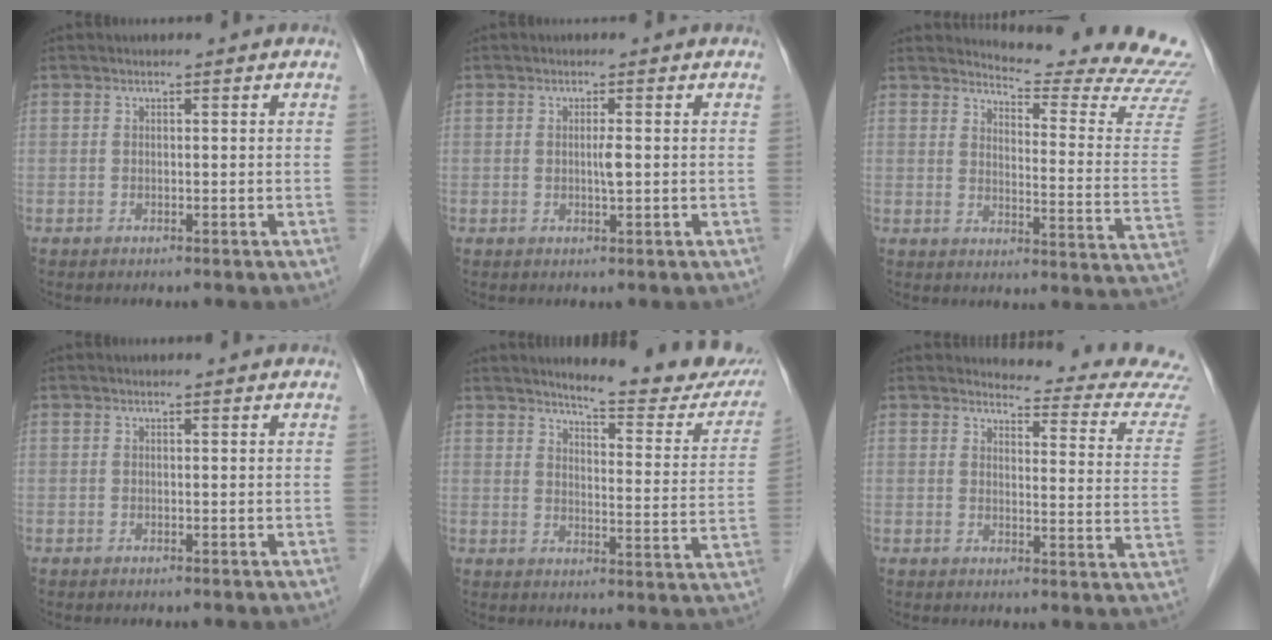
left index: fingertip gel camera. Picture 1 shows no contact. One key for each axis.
{"total": 1.5, "fx": 0.1, "fy": 0.1, "fz": 1.5, "tx": -0.028, "ty": 0.000, "tz": 0.001}
{"total": 19.7, "fx": 19.2, "fy": 0.1, "fz": 4.3, "tx": -0.060, "ty": -0.151, "tz": 0.211}
{"total": 1.0, "fx": 0.9, "fy": 0.2, "fz": 0.2, "tx": -0.011, "ty": 0.008, "tz": 0.010}
{"total": 17.1, "fx": 15.5, "fy": 2.4, "fz": 6.8, "tx": -0.071, "ty": -0.060, "tz": 0.173}
{"total": 14.3, "fx": 14.2, "fy": -0.1, "fz": 1.6, "tx": -0.001, "ty": -0.104, "tz": 0.135}